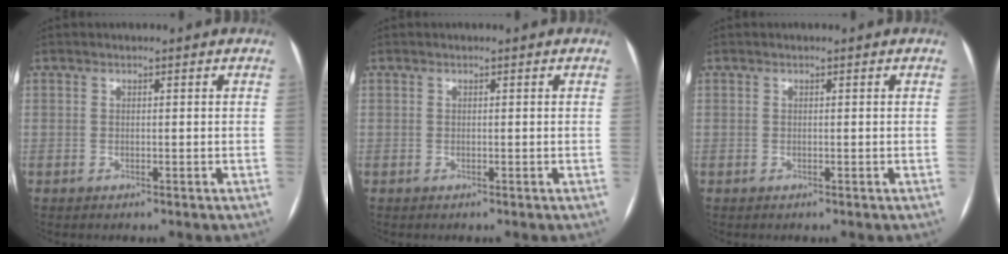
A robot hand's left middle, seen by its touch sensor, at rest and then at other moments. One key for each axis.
{"total": 0.0}
{"total": 0.0}